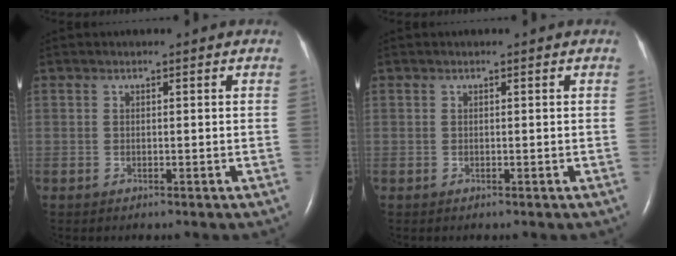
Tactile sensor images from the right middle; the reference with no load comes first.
{"total": 0.0}